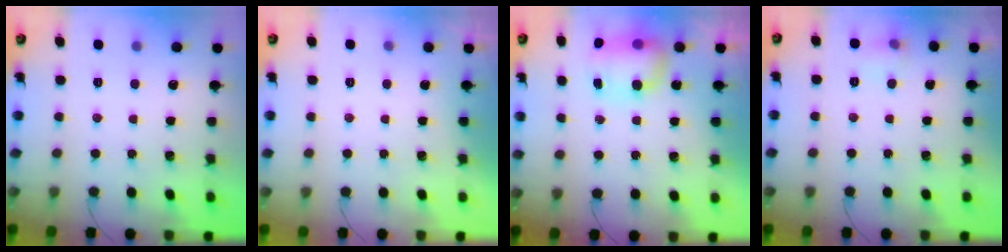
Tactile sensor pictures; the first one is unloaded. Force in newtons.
{"total": 0.0}
{"total": 7.6, "press": 7.6, "slide": 0.7}
{"total": 5.9, "press": 5.8, "slide": 1.3}